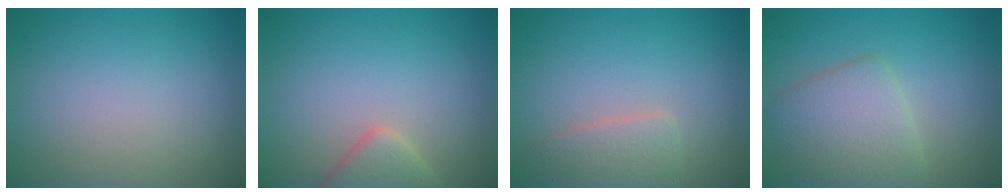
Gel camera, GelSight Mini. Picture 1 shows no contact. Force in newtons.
{"total": 2.8, "press": 2.8, "slide": 0.3}
{"total": 2.5, "press": 2.5, "slide": 0.1}
{"total": 4.8, "press": 4.8, "slide": 0.3}